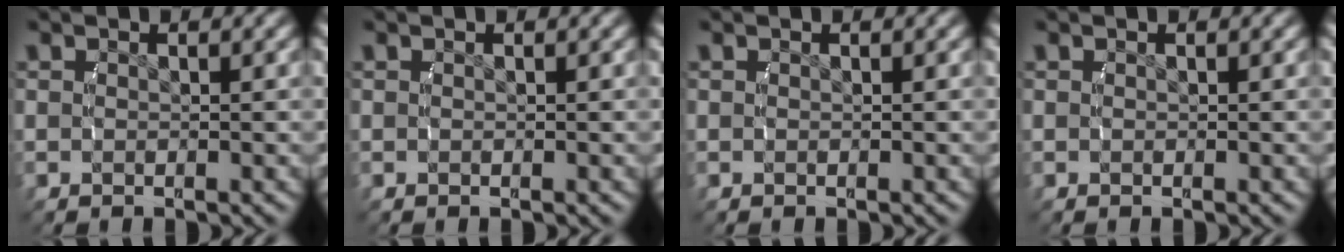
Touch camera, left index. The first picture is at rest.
{"total": 0.0}
{"total": 0.0}
{"total": 0.0}